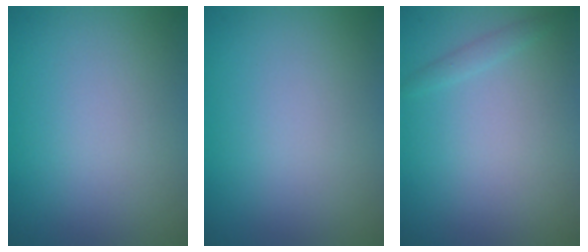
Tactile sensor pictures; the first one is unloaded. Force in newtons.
{"total": 0.0}
{"total": 0.8, "press": 0.8, "slide": 0.1}